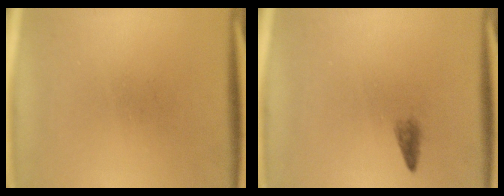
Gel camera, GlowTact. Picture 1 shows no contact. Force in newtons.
{"total": 1.1}